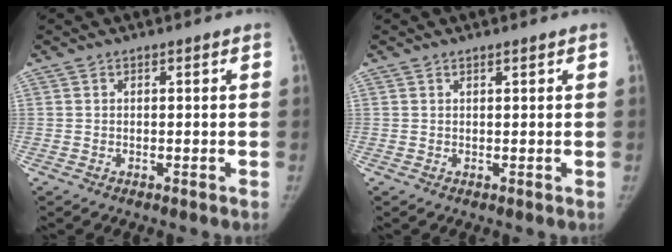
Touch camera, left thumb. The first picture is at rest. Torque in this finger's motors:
{"motor_torque": [-0.05, 0.08, 0.00, 0.02, -0.02]}